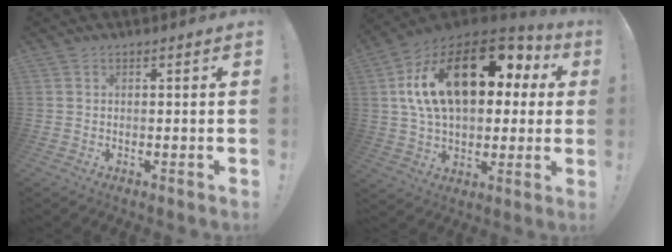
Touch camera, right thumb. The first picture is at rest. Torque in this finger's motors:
{"motor_torque": [1.51, 1.72, 2.50, 0.27, 0.57]}